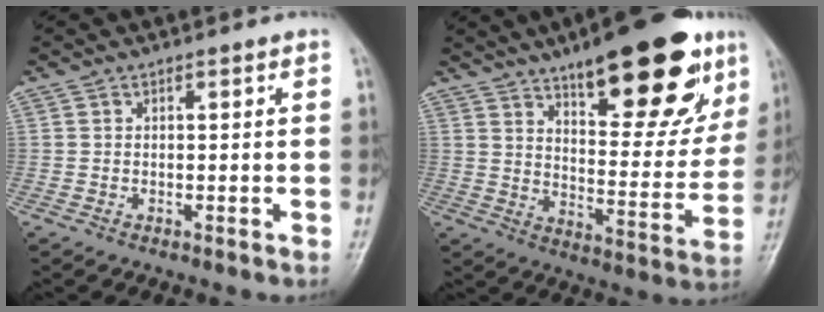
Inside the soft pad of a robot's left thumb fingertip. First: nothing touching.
{"total": 24.7, "force": [14.7, 8.6, 17.9], "torque": [-0.206, -0.051, 0.217]}